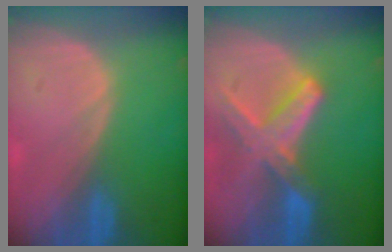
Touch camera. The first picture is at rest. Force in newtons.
{"total": 8.3, "press": 7.3, "slide": 4.0}